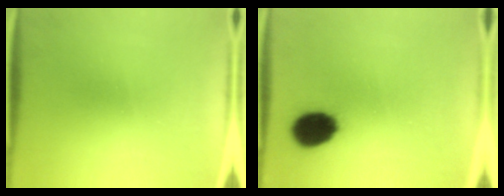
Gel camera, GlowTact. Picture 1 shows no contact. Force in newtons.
{"total": 11.1}